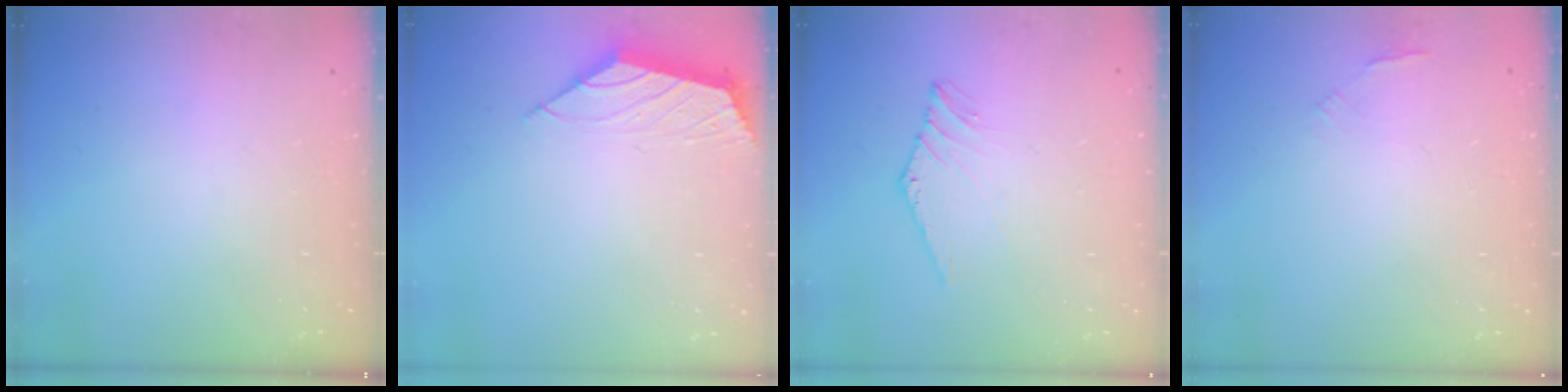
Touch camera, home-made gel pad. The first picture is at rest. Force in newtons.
{"total": 2.2, "press": 2.1, "slide": 0.5}
{"total": 0.9, "press": 0.8, "slide": 0.3}
{"total": 1.4, "press": 1.3, "slide": 0.5}